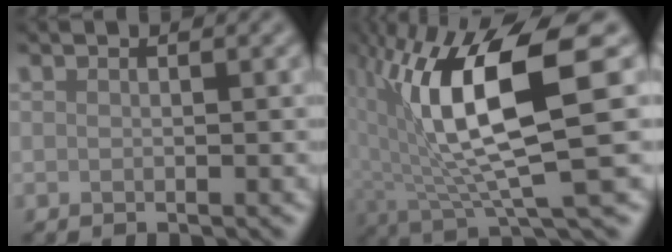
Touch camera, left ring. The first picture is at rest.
{"total": 11.6, "force": [2.1, 3.2, 11.0], "torque": [-0.200, -0.009, 0.046]}